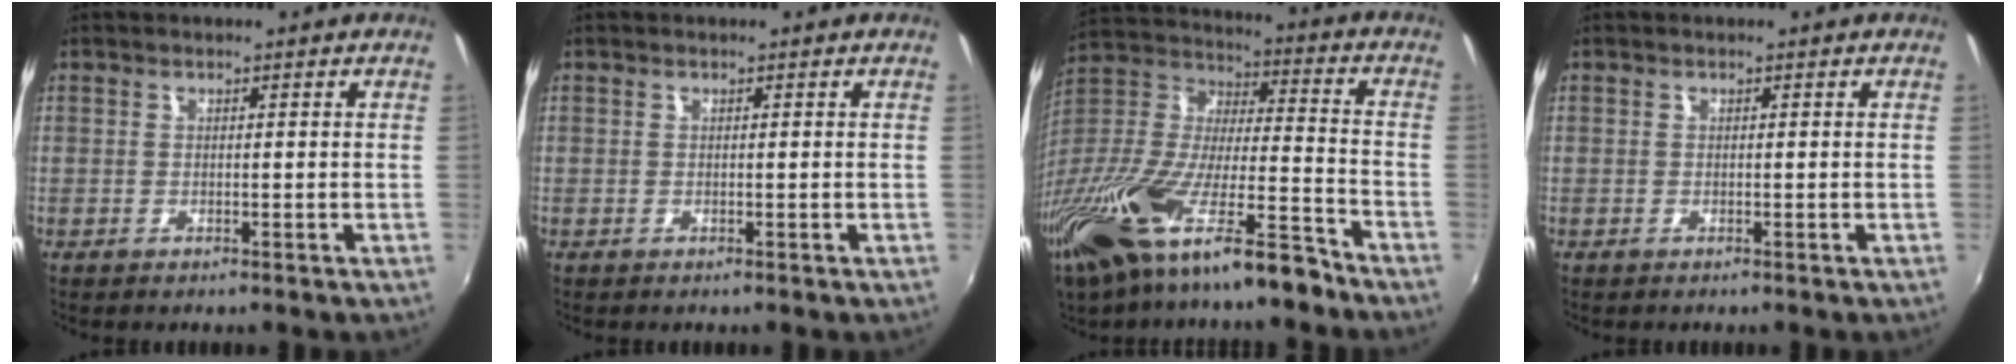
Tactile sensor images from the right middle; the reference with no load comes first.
{"total": 0.0}
{"total": 25.9, "force": [-17.6, 6.1, 17.9], "torque": [-0.355, -0.040, -0.313]}
{"total": 0.0}